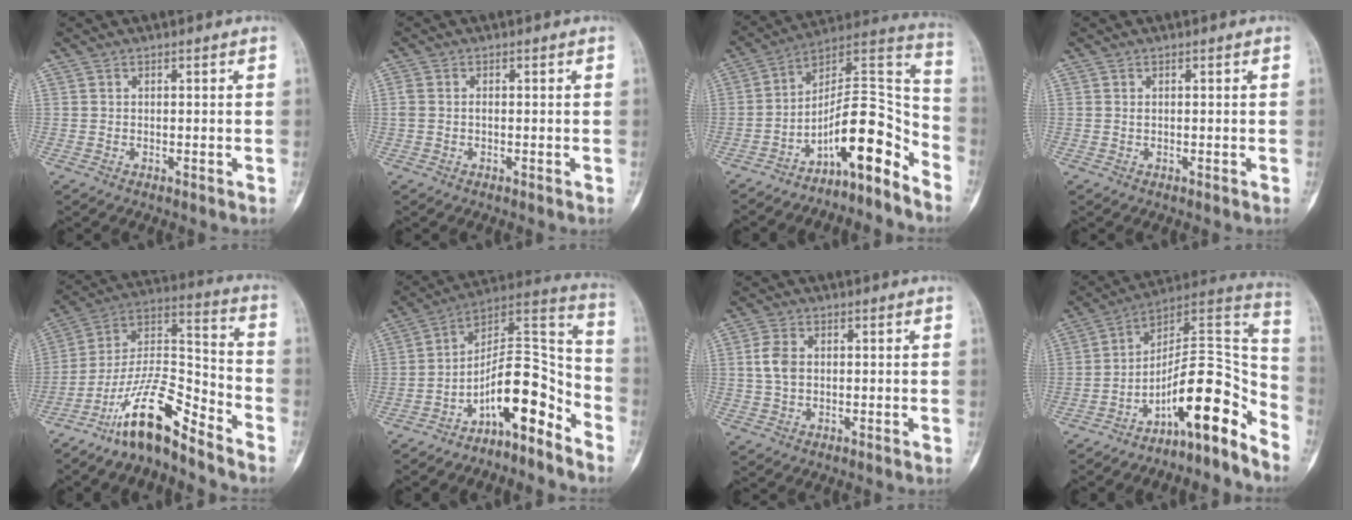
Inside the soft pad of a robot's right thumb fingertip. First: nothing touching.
{"total": 1.7, "force": [-0.1, 1.1, 1.3], "torque": [-0.038, 0.008, -0.004]}
{"total": 14.5, "force": [-9.6, 4.2, 10.0], "torque": [-0.130, 0.134, -0.159]}
{"total": 0.0}
{"total": 15.3, "force": [-11.4, 3.8, 9.5], "torque": [-0.170, 0.101, -0.213]}
{"total": 14.0, "force": [-8.5, 5.0, 9.9], "torque": [-0.139, 0.122, -0.143]}
{"total": 4.3, "force": [0.5, 2.8, 3.1], "torque": [-0.065, 0.003, 0.008]}
{"total": 15.4, "force": [-10.5, 3.8, 10.5], "torque": [-0.135, 0.142, -0.171]}